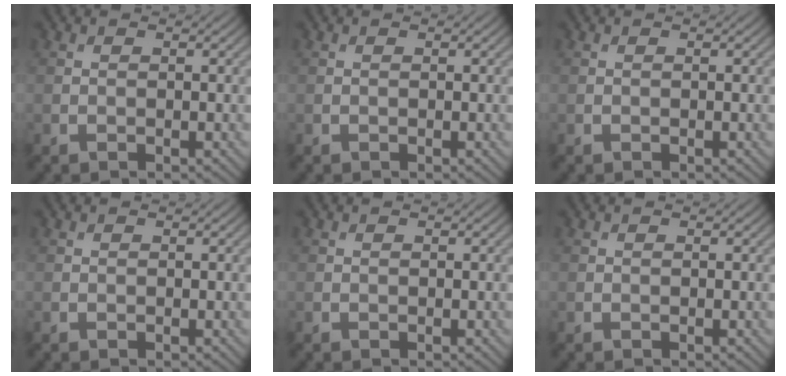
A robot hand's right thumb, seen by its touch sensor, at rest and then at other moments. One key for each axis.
{"total": 0.0}
{"total": 0.0}
{"total": 0.0}
{"total": 0.0}
{"total": 0.0}